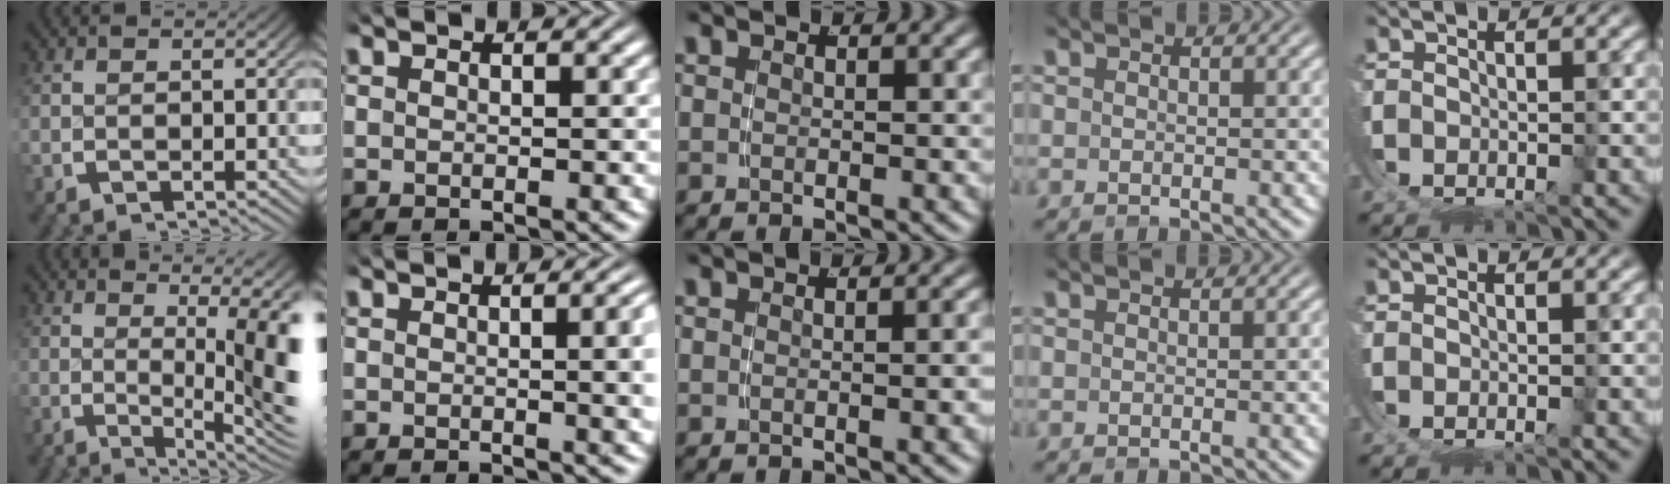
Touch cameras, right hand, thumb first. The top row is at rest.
{"thumb": {"total": 9.5, "force": [0.4, 4.2, 8.5], "torque": [-0.104, -0.020, 0.007]}, "index": {"total": 3.3, "force": [0.4, 0.8, 3.2], "torque": [-0.026, 0.013, -0.002]}, "middle": {"total": 0.8, "force": [-0.3, -0.3, 0.7], "torque": [-0.008, 0.008, -0.007]}}